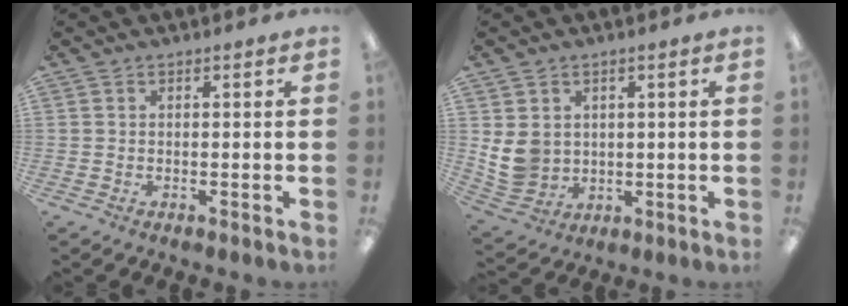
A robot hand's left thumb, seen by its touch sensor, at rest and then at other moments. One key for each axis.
{"total": 7.4, "fx": 1.4, "fy": 6.4, "fz": 3.3, "tx": -0.075, "ty": 0.001, "tz": 0.031}